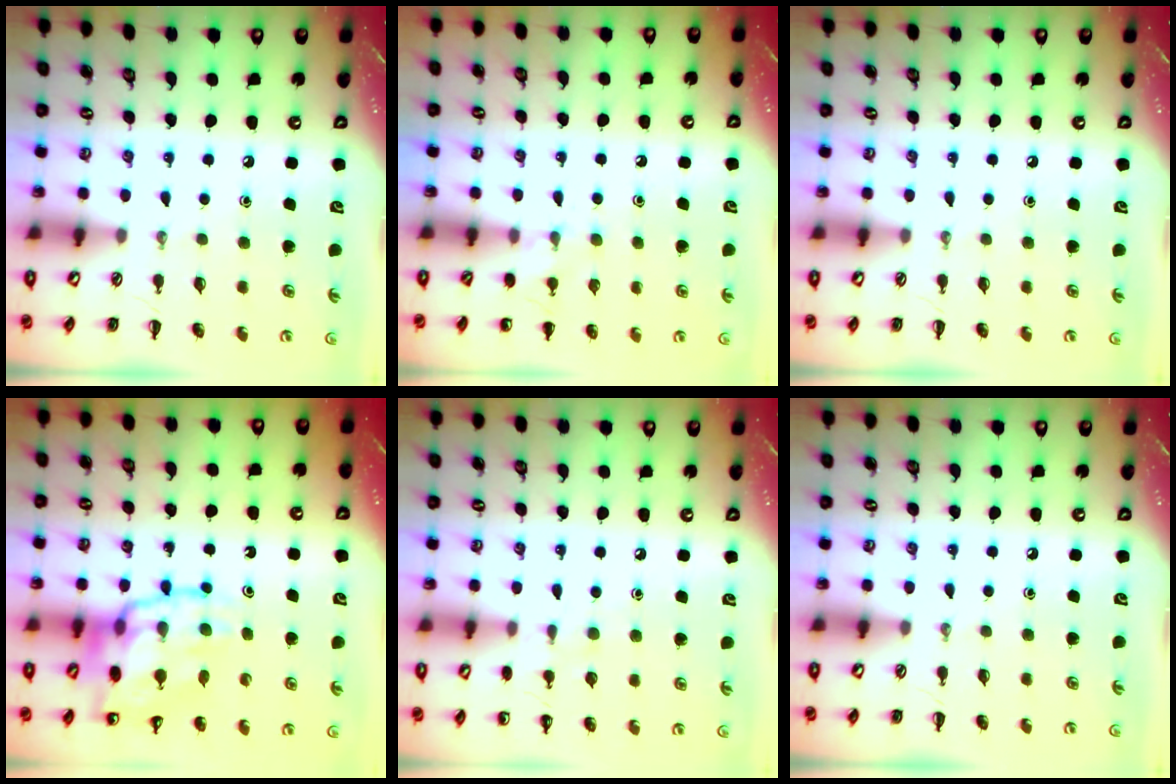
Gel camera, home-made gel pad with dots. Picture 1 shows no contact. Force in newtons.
{"total": 6.8, "press": 6.5, "slide": 2.0}
{"total": 0.0}
{"total": 21.4, "press": 21.0, "slide": 4.0}
{"total": 5.3, "press": 5.0, "slide": 1.7}
{"total": 0.0}